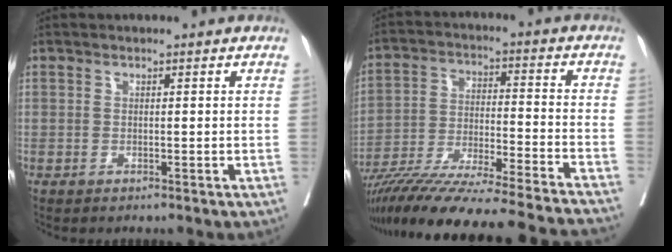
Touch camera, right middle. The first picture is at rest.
{"total": 27.9, "force": [-25.0, -0.6, 12.4], "torque": [-0.165, -0.061, -0.375]}